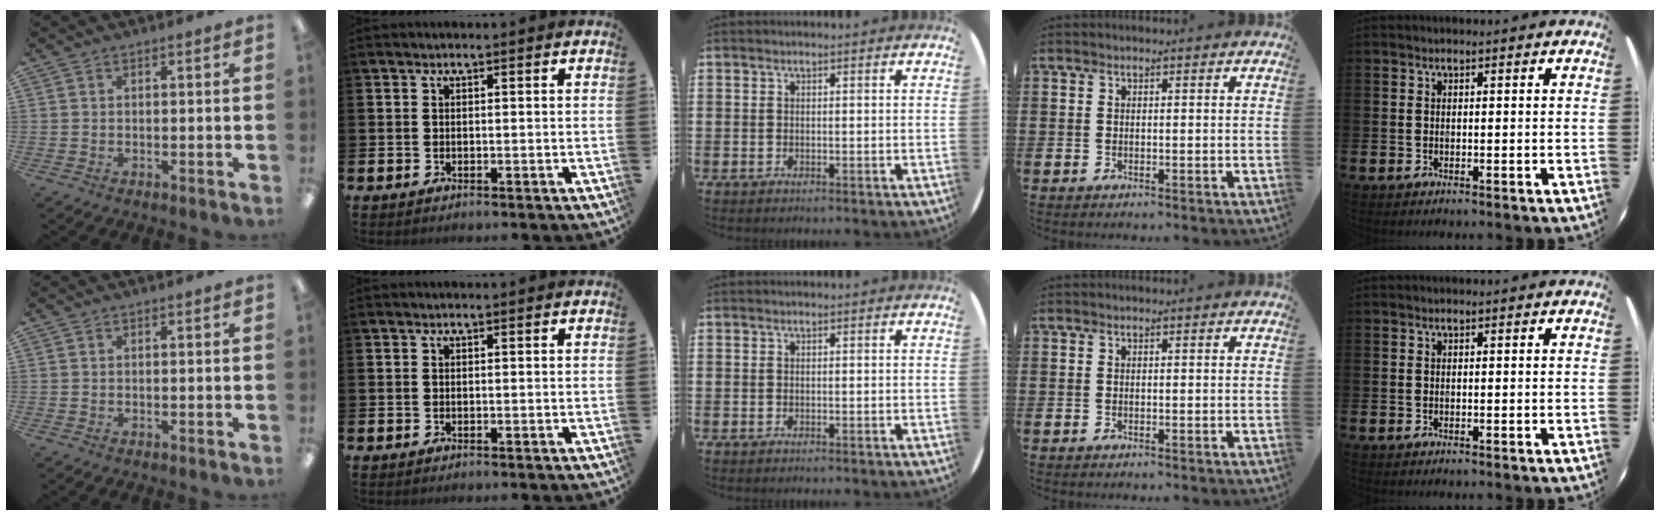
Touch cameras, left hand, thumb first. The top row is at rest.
{}